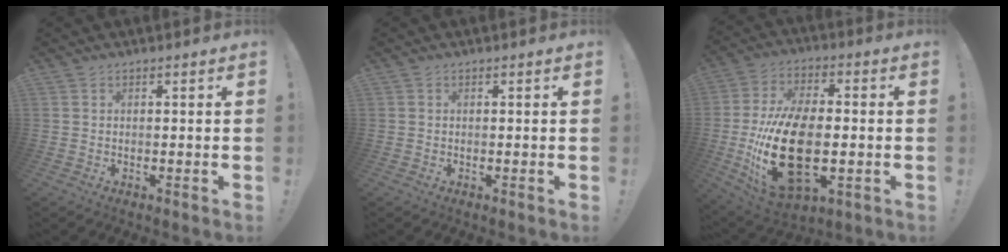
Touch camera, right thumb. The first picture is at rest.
{"total": 0.0}
{"total": 24.2, "force": [-3.8, 13.3, 19.9], "torque": [-0.384, 0.010, -0.055]}